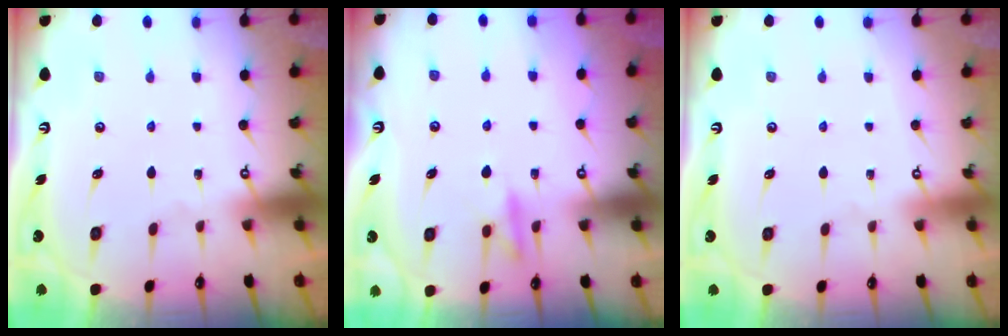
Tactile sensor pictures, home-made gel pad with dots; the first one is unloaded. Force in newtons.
{"total": 9.5, "press": 9.4, "slide": 1.2}
{"total": 3.9, "press": 3.9, "slide": 0.1}